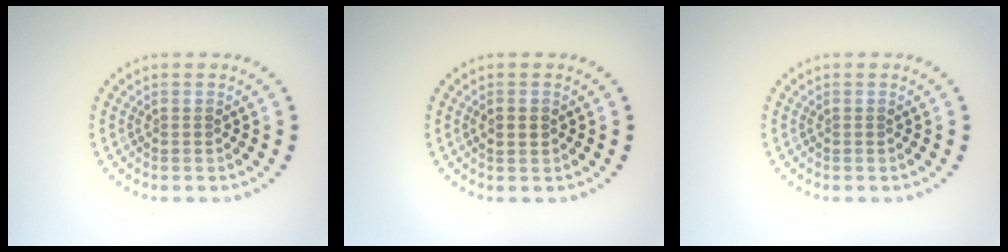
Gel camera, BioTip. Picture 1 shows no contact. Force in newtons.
{"total": 1.9, "press": 1.9, "slide": 0.2}
{"total": 0.0}